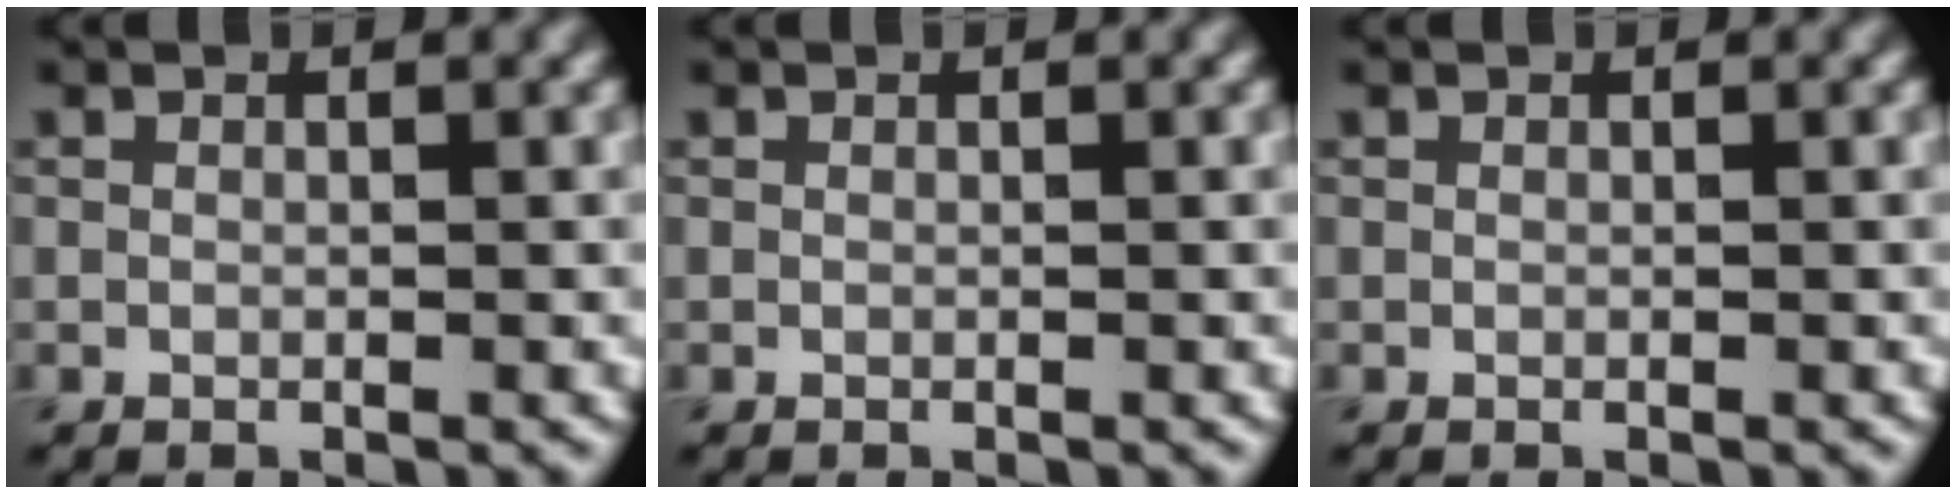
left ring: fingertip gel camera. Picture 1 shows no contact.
{"total": 0.0}
{"total": 0.0}